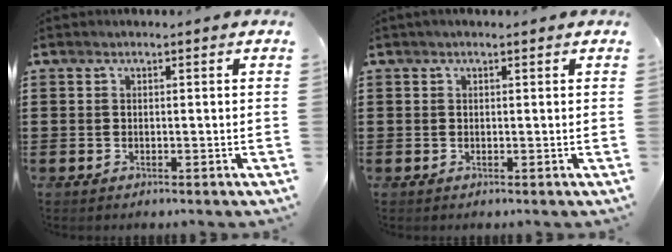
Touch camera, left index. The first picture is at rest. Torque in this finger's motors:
{"motor_torque": [-0.06, 0.06, -0.05, 0.01]}